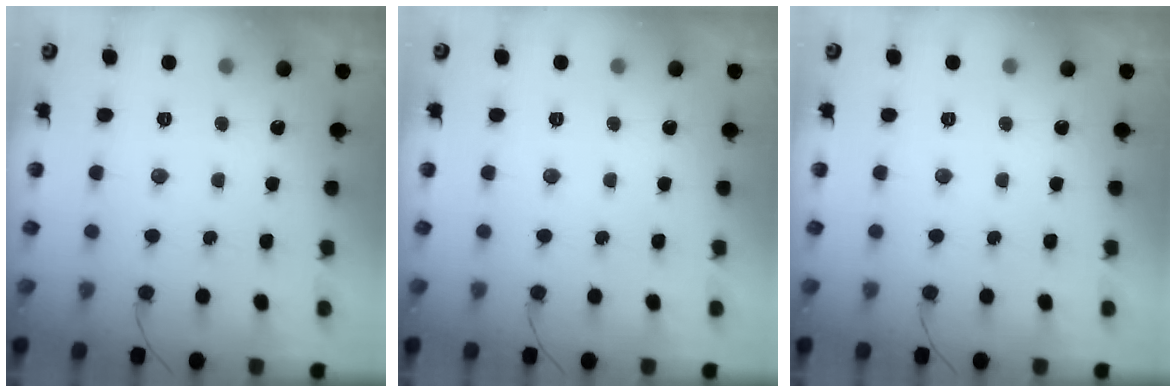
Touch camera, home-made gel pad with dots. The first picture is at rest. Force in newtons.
{"total": 0.0}
{"total": 0.0}